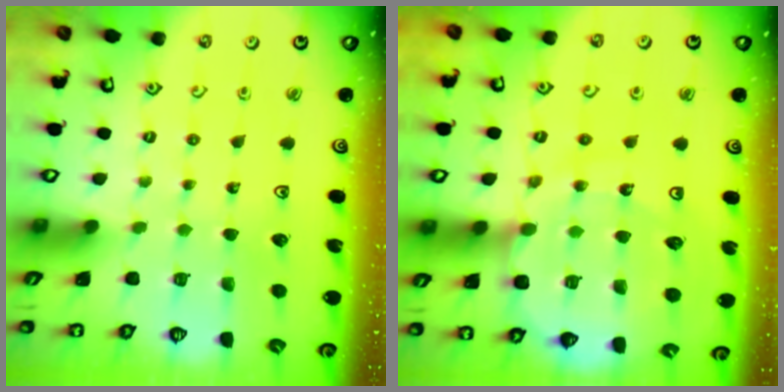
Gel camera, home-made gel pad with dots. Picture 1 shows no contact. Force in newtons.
{"total": 15.4, "press": 14.9, "slide": 3.7}